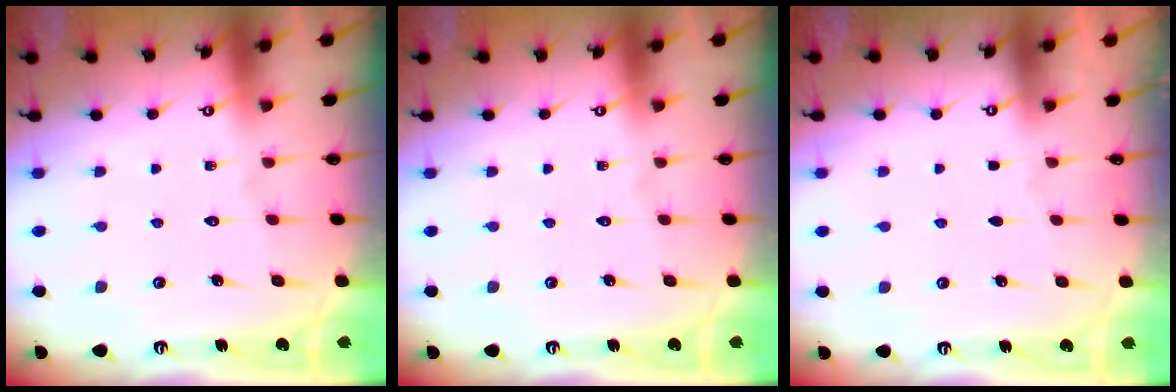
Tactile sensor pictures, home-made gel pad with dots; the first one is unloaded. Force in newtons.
{"total": 0.0}
{"total": 0.9, "press": 0.9, "slide": 0.1}